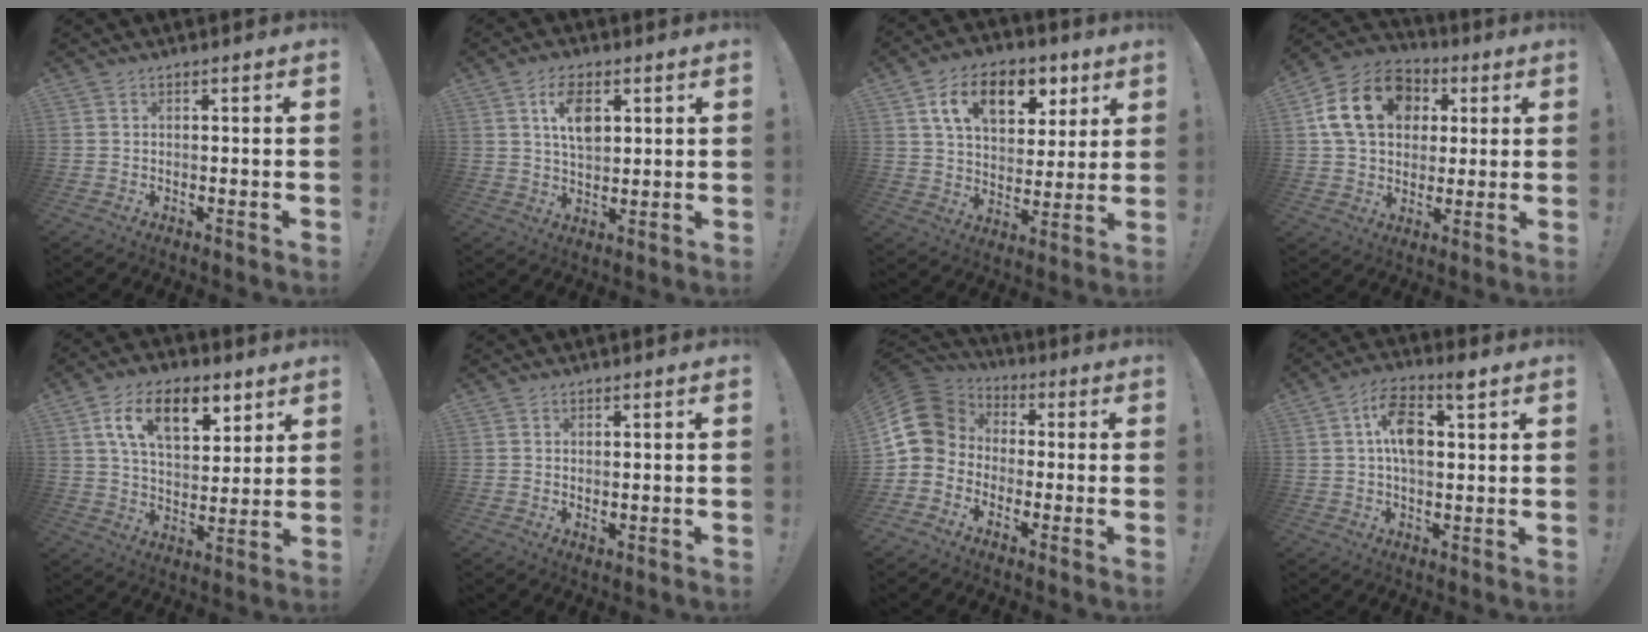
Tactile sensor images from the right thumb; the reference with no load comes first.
{"total": 9.2, "force": [3.4, 5.2, 6.8], "torque": [-0.109, 0.000, 0.060]}
{"total": 15.5, "force": [7.2, 9.9, 9.5], "torque": [-0.151, -0.020, 0.129]}
{"total": 18.4, "force": [5.1, 13.7, 11.1], "torque": [-0.183, 0.002, 0.097]}
{"total": 15.6, "force": [7.5, 8.6, 10.7], "torque": [-0.171, -0.016, 0.133]}
{"total": 0.7, "force": [0.3, 0.3, 0.5], "torque": [-0.001, -0.006, 0.005]}
{"total": 12.2, "force": [0.8, 10.5, 6.2], "torque": [-0.109, 0.009, 0.023]}
{"total": 10.7, "force": [3.1, 5.4, 8.6], "torque": [-0.143, 0.009, 0.056]}